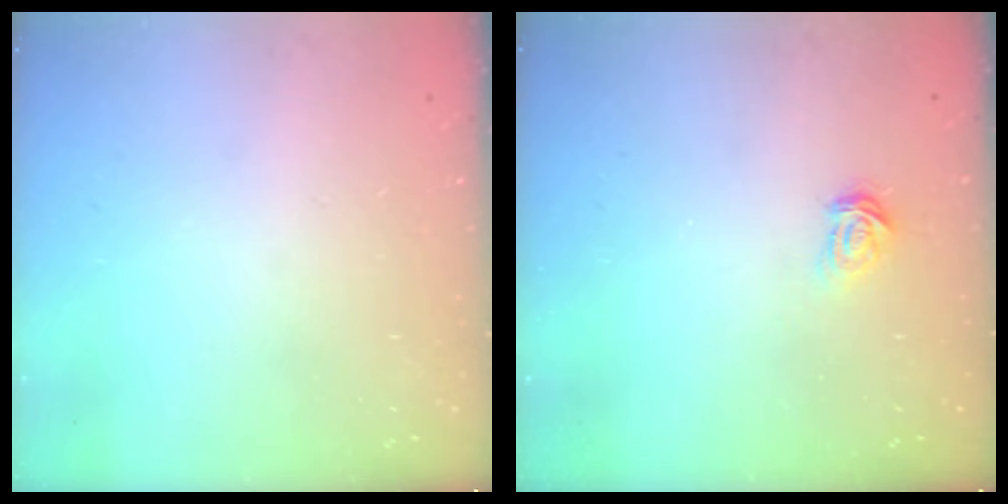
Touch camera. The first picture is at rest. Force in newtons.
{"total": 3.0, "press": 3.0, "slide": 0.3}